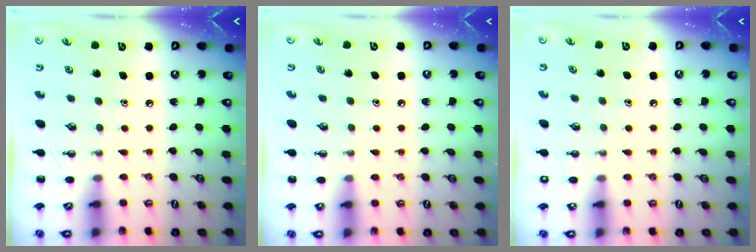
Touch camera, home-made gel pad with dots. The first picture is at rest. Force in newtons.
{"total": 5.0, "press": 4.7, "slide": 1.7}
{"total": 1.4, "press": 1.4, "slide": 0.1}